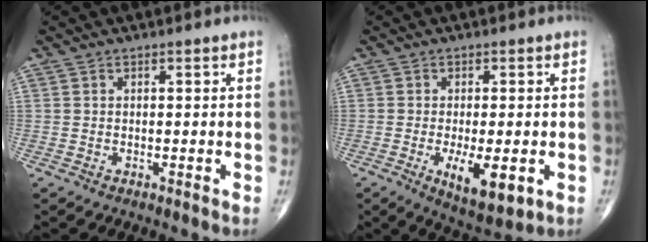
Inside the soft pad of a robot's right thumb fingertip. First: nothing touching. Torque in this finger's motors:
{"motor_torque": [1.42, 1.18, 0.36, -0.56, 0.27]}